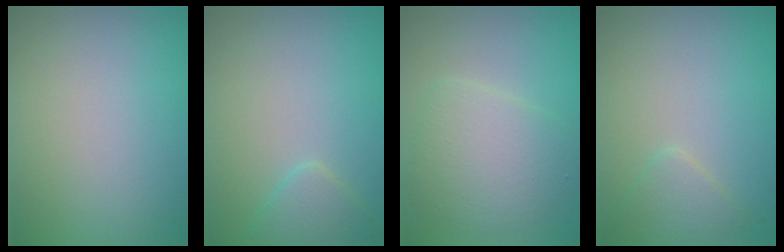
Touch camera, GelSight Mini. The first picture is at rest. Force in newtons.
{"total": 1.9, "press": 1.9, "slide": 0.1}
{"total": 4.2, "press": 4.2, "slide": 0.2}
{"total": 1.6, "press": 1.6, "slide": 0.1}